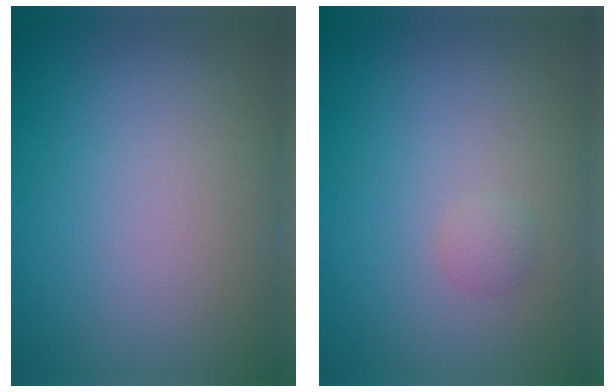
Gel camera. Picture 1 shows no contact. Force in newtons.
{"total": 0.7, "press": 0.7, "slide": 0.0}